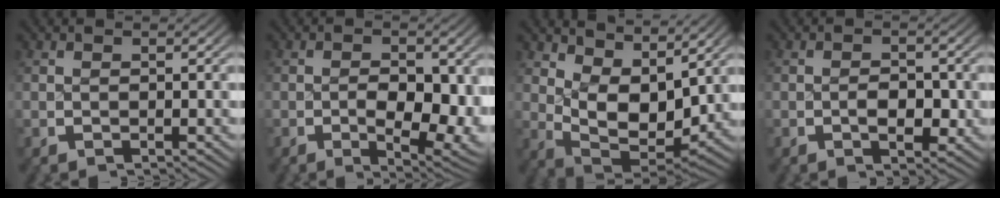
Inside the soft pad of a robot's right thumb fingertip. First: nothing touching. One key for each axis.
{"total": 6.8, "fx": -1.3, "fy": 3.5, "fz": 5.7, "tx": -0.094, "ty": -0.031, "tz": -0.010}
{"total": 8.0, "fx": 1.3, "fy": 4.9, "fz": 6.2, "tx": -0.131, "ty": -0.046, "tz": 0.038}
{"total": 2.7, "fx": -0.5, "fy": 1.7, "fz": 2.1, "tx": -0.029, "ty": -0.006, "tz": -0.007}